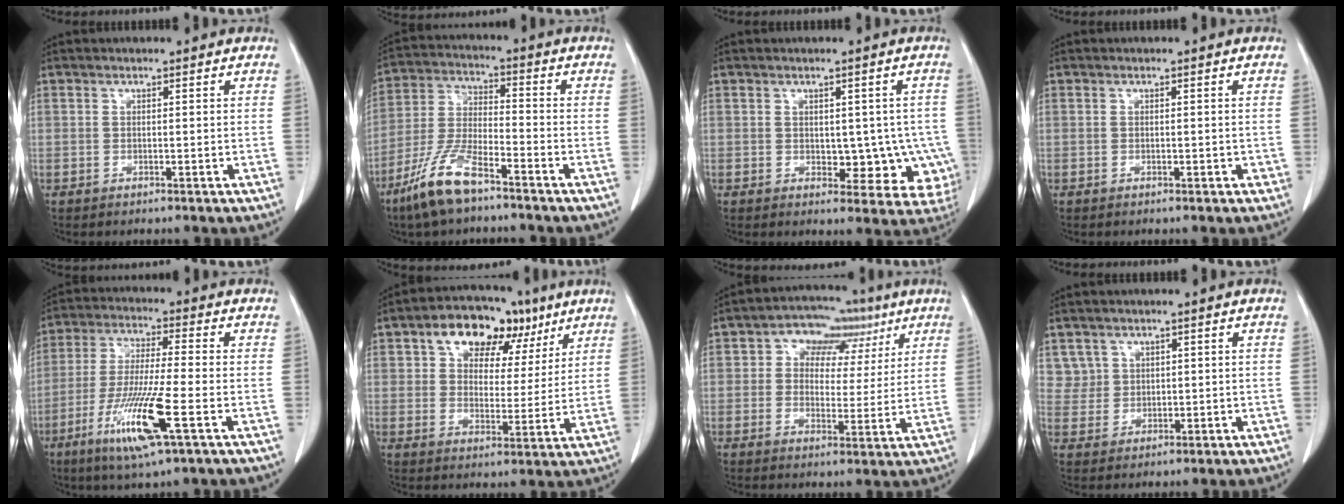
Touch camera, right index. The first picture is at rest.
{"total": 10.5, "force": [-7.3, 2.4, 7.2], "torque": [-0.156, -0.013, -0.144]}
{"total": 8.5, "force": [-1.3, 5.3, 6.5], "torque": [-0.051, 0.013, -0.005]}
{"total": 0.9, "force": [-0.3, 0.6, 0.6], "torque": [-0.007, 0.005, -0.002]}
{"total": 12.6, "force": [-5.2, 0.3, 11.4], "torque": [-0.232, -0.027, -0.097]}
{"total": 12.5, "force": [6.8, 7.8, 7.0], "torque": [-0.092, 0.035, 0.106]}
{"total": 9.9, "force": [4.5, 6.6, 5.8], "torque": [-0.066, 0.033, 0.064]}
{"total": 3.6, "force": [1.8, 3.1, -0.3], "torque": [0.016, 0.008, 0.035]}